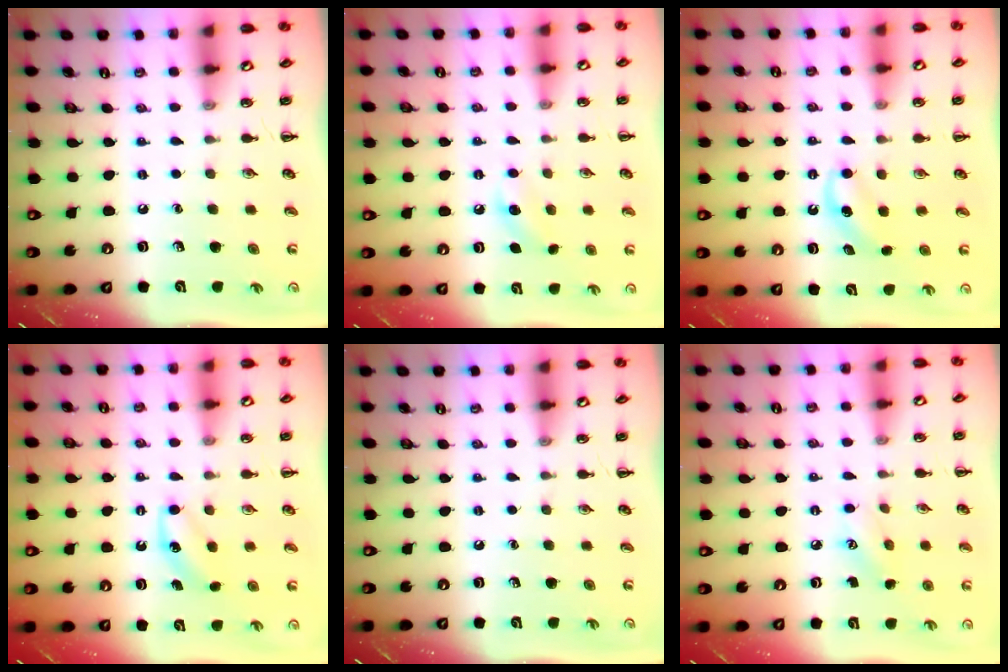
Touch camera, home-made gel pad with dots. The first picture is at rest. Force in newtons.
{"total": 5.4, "press": 5.2, "slide": 1.2}
{"total": 5.0, "press": 4.8, "slide": 1.5}
{"total": 3.9, "press": 3.8, "slide": 1.0}
{"total": 0.0}
{"total": 5.5, "press": 5.3, "slide": 1.5}